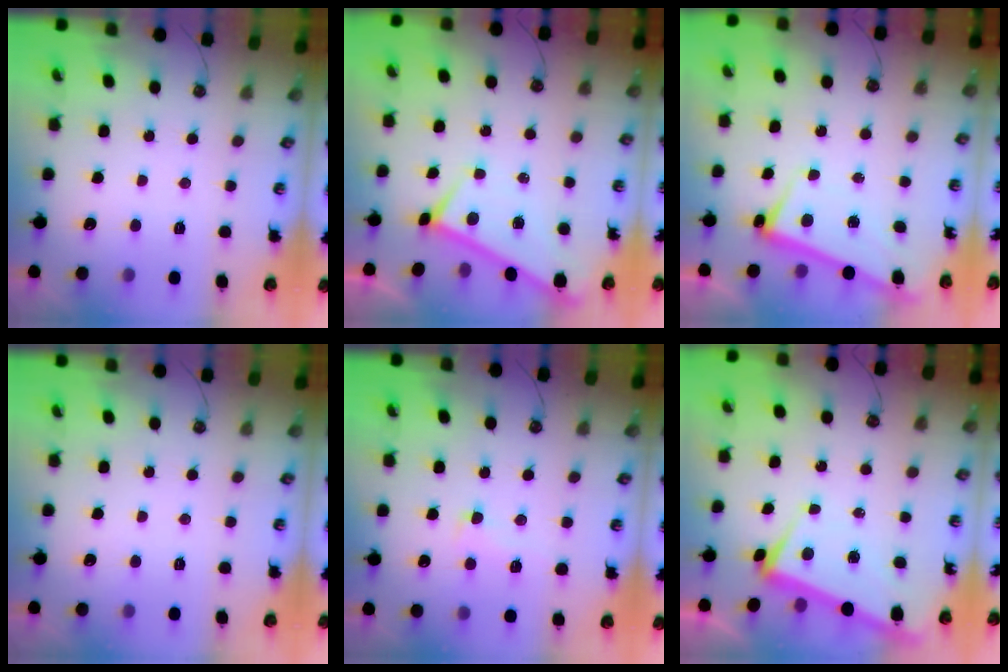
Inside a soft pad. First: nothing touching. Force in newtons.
{"total": 0.0}
{"total": 2.6, "press": 2.5, "slide": 0.8}
{"total": 0.0}
{"total": 1.4, "press": 1.1, "slide": 0.8}
{"total": 3.9, "press": 3.6, "slide": 1.4}